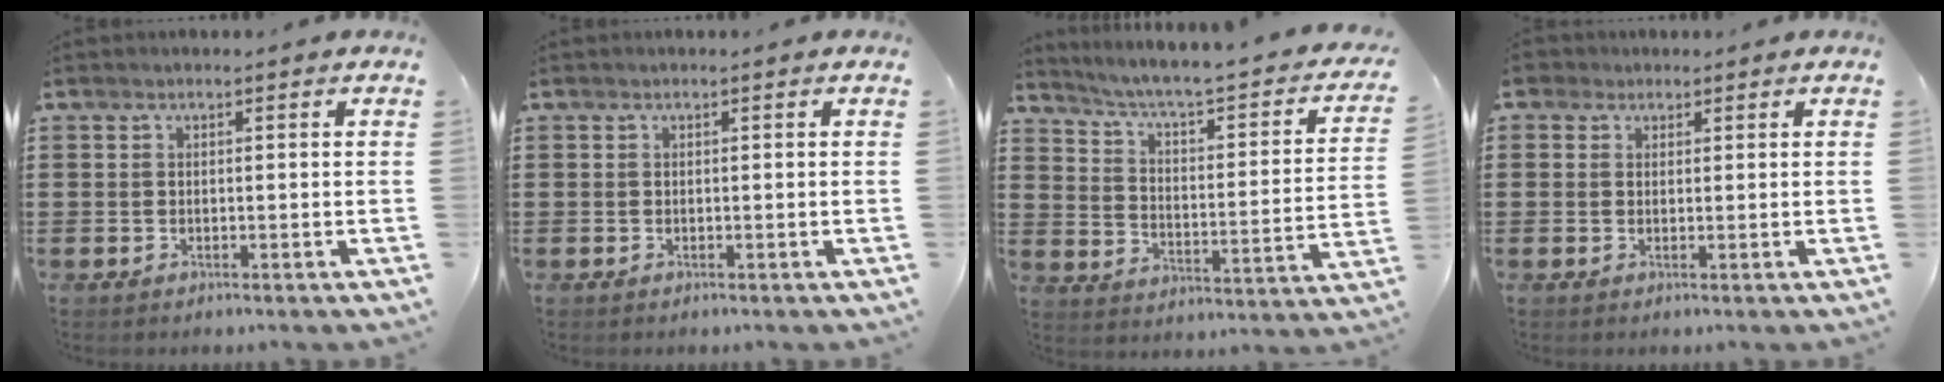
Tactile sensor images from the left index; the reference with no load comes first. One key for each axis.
{"total": 0.0}
{"total": 3.2, "fx": 2.2, "fy": 0.2, "fz": 2.3, "tx": -0.061, "ty": -0.033, "tz": 0.024}
{"total": 2.0, "fx": 1.3, "fy": 1.5, "fz": 0.3, "tx": -0.014, "ty": 0.011, "tz": 0.024}